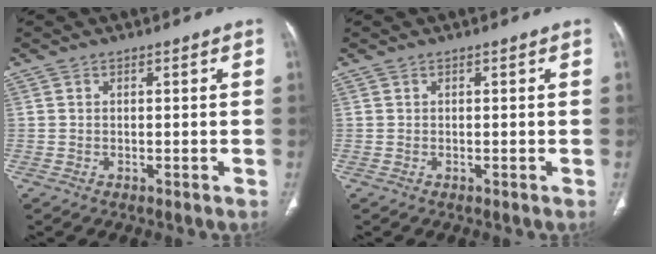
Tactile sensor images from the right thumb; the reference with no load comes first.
{"total": 0.0}